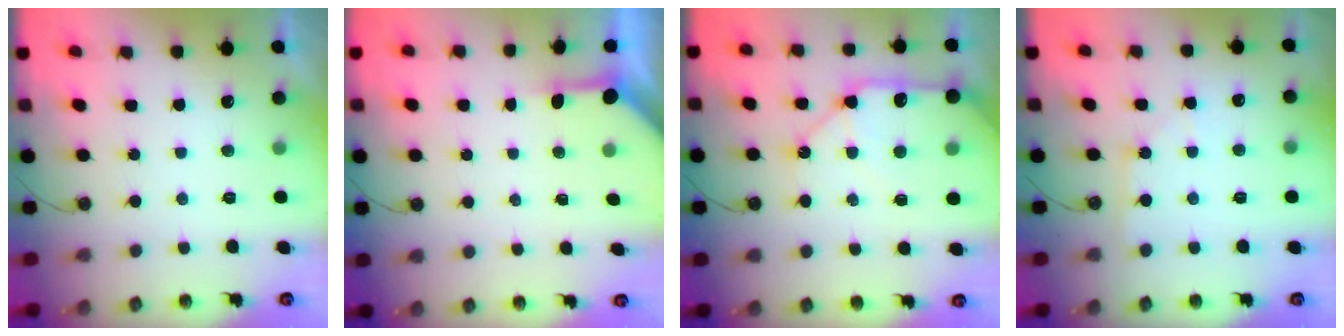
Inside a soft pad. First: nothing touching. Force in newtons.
{"total": 3.5, "press": 3.4, "slide": 0.3}
{"total": 14.5, "press": 14.4, "slide": 2.1}
{"total": 3.4, "press": 3.4, "slide": 0.4}